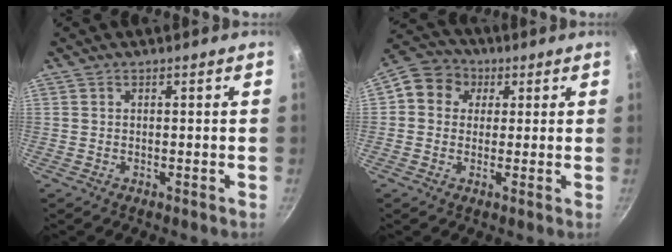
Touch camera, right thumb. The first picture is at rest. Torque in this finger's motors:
{"motor_torque": [-0.16, 0.79, 0.27, -0.30, 0.02]}